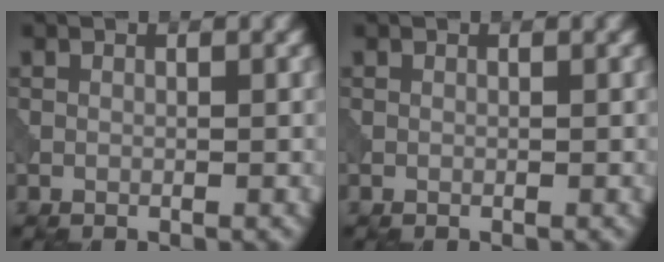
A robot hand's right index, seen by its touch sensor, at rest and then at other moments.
{"total": 0.0}